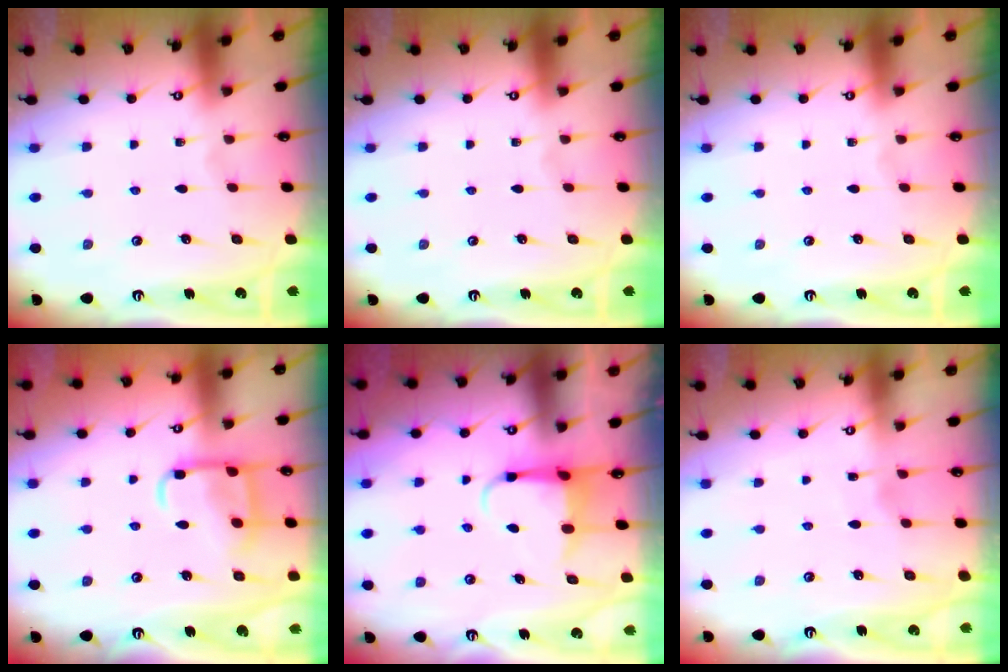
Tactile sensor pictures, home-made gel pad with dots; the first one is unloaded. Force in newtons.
{"total": 0.0}
{"total": 0.0}
{"total": 11.2, "press": 11.2, "slide": 0.6}
{"total": 4.0, "press": 4.0, "slide": 0.5}
{"total": 2.2, "press": 2.1, "slide": 0.3}